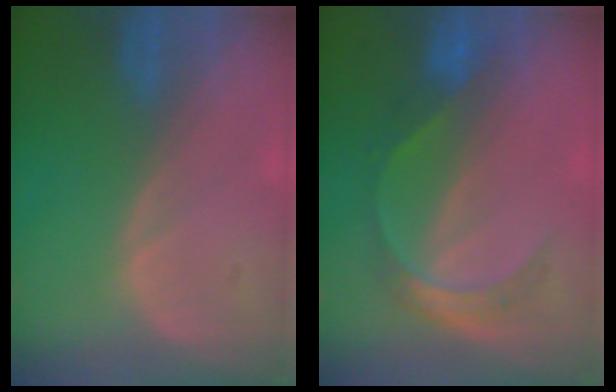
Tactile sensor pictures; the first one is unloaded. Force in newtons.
{"total": 5.2, "press": 4.9, "slide": 1.7}